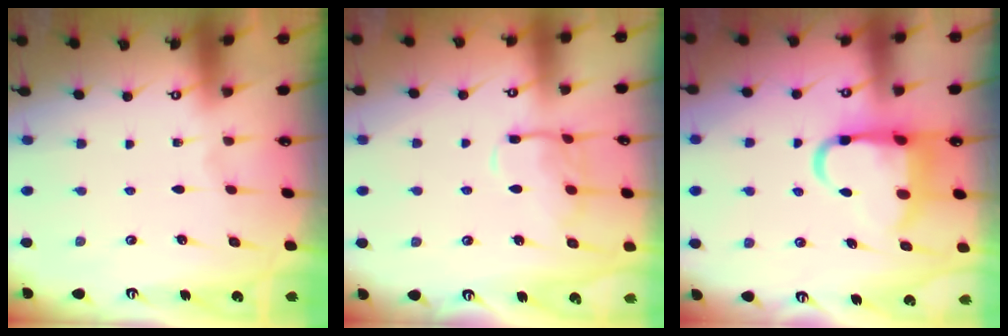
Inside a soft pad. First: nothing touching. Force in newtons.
{"total": 11.1, "press": 11.1, "slide": 0.9}
{"total": 11.0, "press": 10.8, "slide": 2.0}